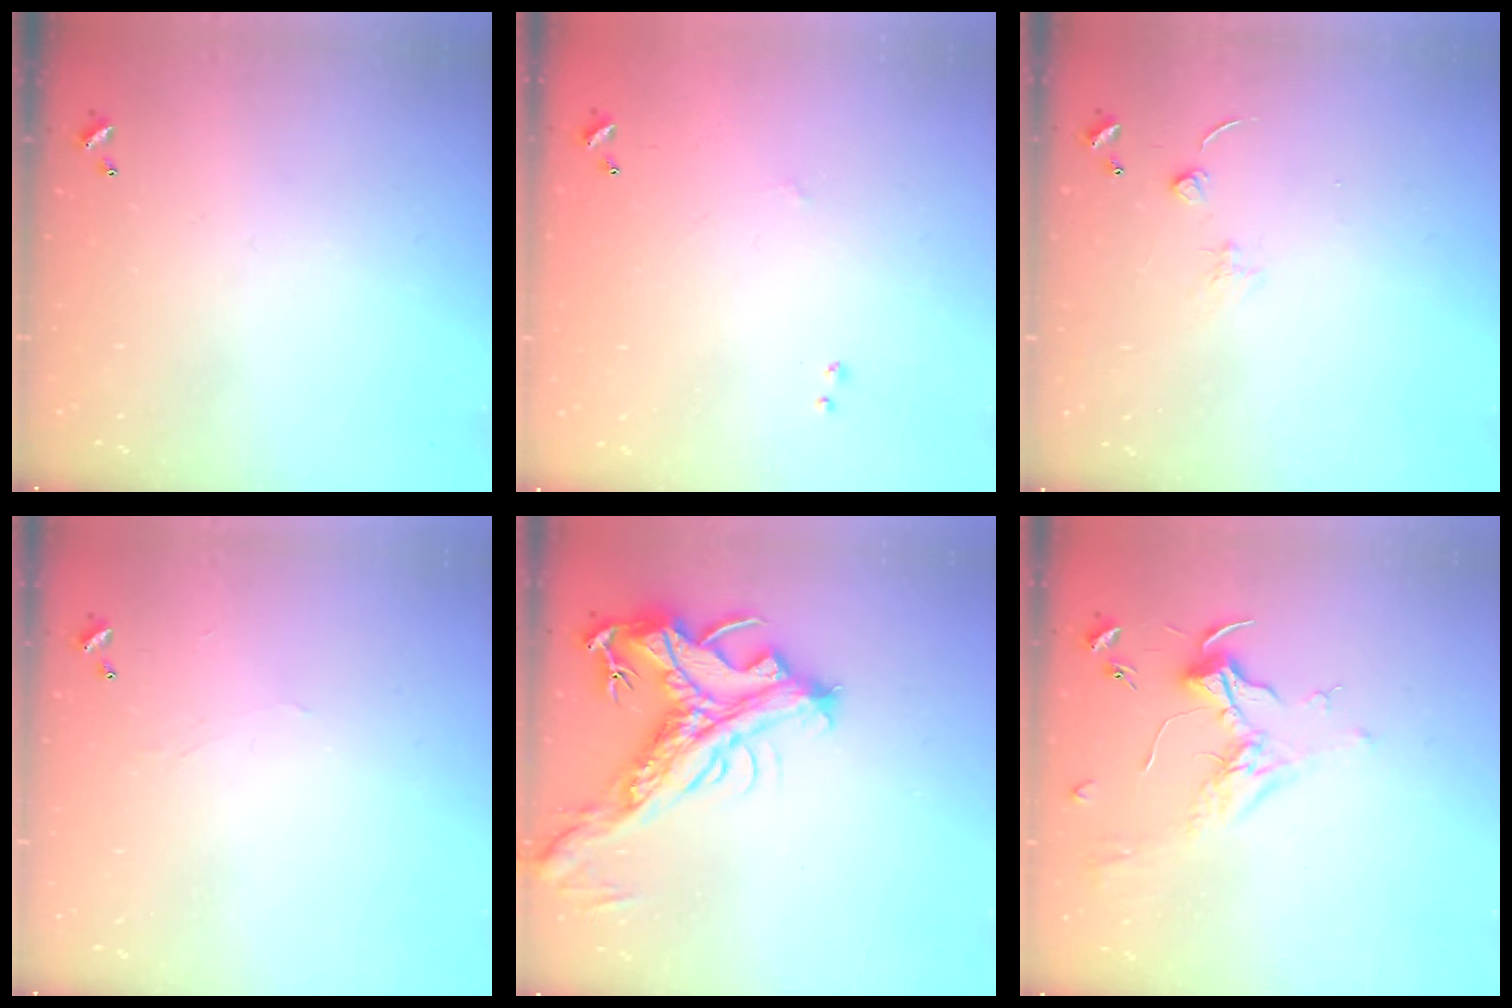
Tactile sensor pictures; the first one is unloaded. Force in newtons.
{"total": 6.7, "press": 6.6, "slide": 0.6}
{"total": 0.9, "press": 0.9, "slide": 0.3}
{"total": 0.9, "press": 0.7, "slide": 0.4}
{"total": 9.3, "press": 9.1, "slide": 2.0}
{"total": 1.9, "press": 1.7, "slide": 0.8}